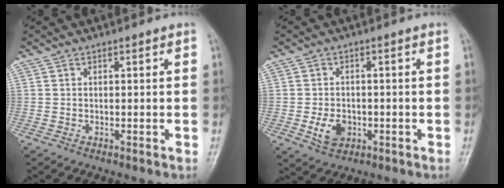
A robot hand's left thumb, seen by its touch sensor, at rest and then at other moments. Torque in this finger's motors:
{"motor_torque": [0.34, 1.13, 0.41, -0.01, 0.02]}